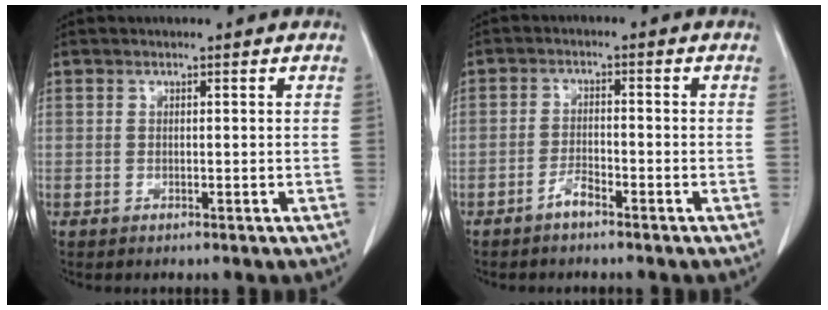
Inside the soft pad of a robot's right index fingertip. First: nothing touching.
{"total": 2.4, "force": [-1.9, 0.5, 1.4], "torque": [-0.026, 0.002, -0.038]}